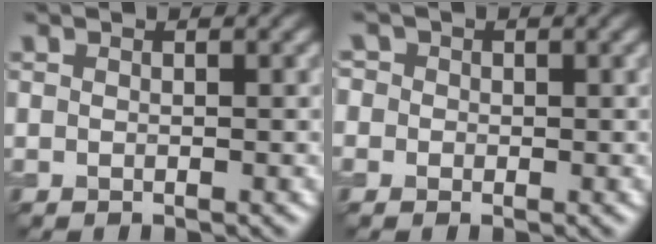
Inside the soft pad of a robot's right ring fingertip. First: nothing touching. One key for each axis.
{"total": 2.2, "fx": 0.5, "fy": 2.0, "fz": 0.7, "tx": 0.002, "ty": 0.020, "tz": -0.019}